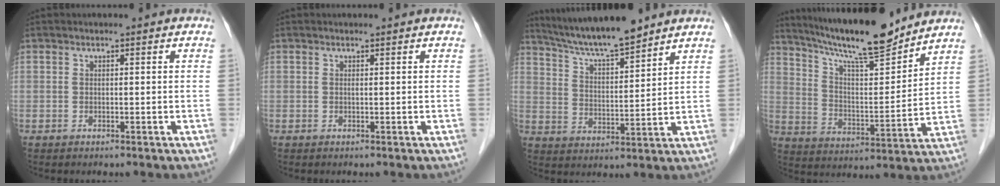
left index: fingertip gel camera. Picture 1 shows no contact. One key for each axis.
{"total": 0.0}
{"total": 11.9, "fx": 10.6, "fy": 0.5, "fz": 5.4, "tx": -0.096, "ty": 0.013, "tz": 0.185}
{"total": 16.4, "fx": 14.5, "fy": 1.3, "fz": 7.6, "tx": -0.132, "ty": -0.002, "tz": 0.241}